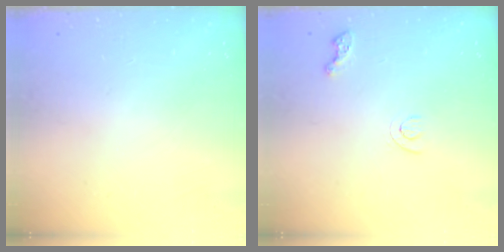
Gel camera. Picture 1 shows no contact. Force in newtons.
{"total": 5.1, "press": 5.1, "slide": 0.5}